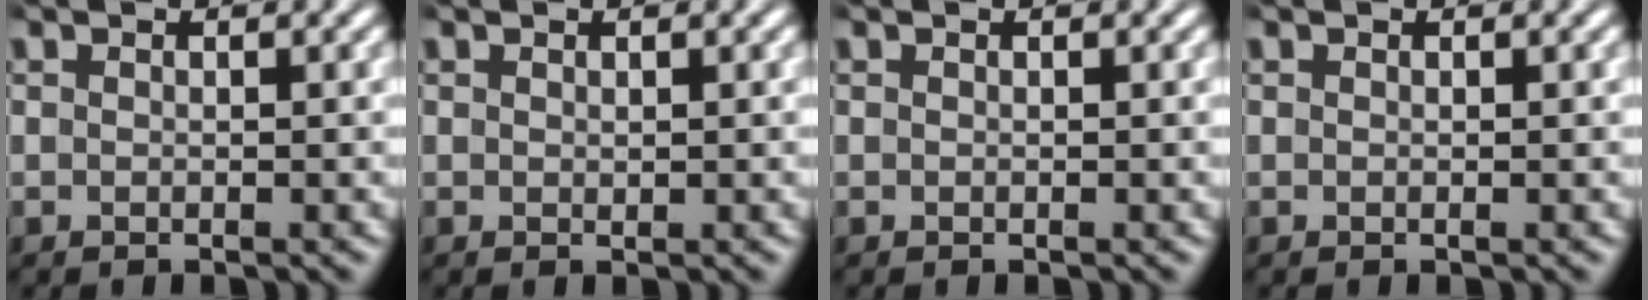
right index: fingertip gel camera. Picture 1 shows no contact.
{"total": 0.0}
{"total": 0.0}
{"total": 0.0}